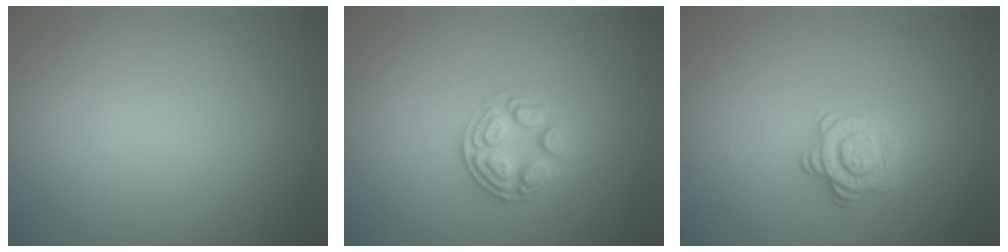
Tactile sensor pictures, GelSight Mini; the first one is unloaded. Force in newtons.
{"total": 2.7, "press": 2.4, "slide": 1.2}
{"total": 2.9, "press": 2.5, "slide": 1.6}